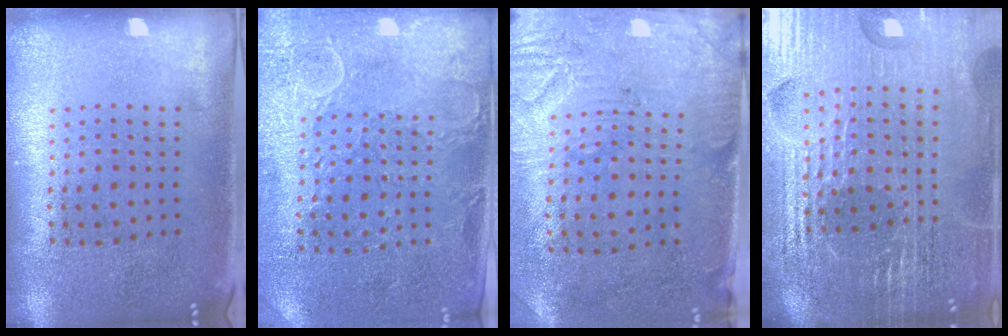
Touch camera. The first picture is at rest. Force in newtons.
{"total": 2.8, "press": 2.7, "slide": 0.8}
{"total": 3.1, "press": 2.6, "slide": 1.6}
{"total": 6.1, "press": 5.4, "slide": 2.8}